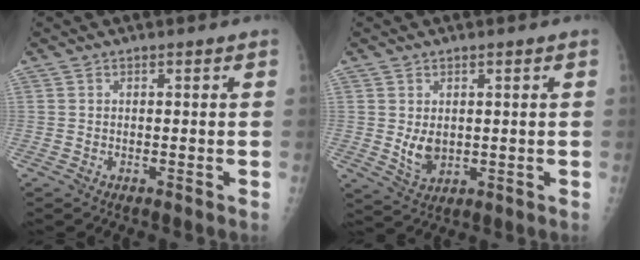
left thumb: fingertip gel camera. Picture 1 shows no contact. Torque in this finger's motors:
{"motor_torque": [0.25, 0.43, 0.48, -0.32, 0.01]}